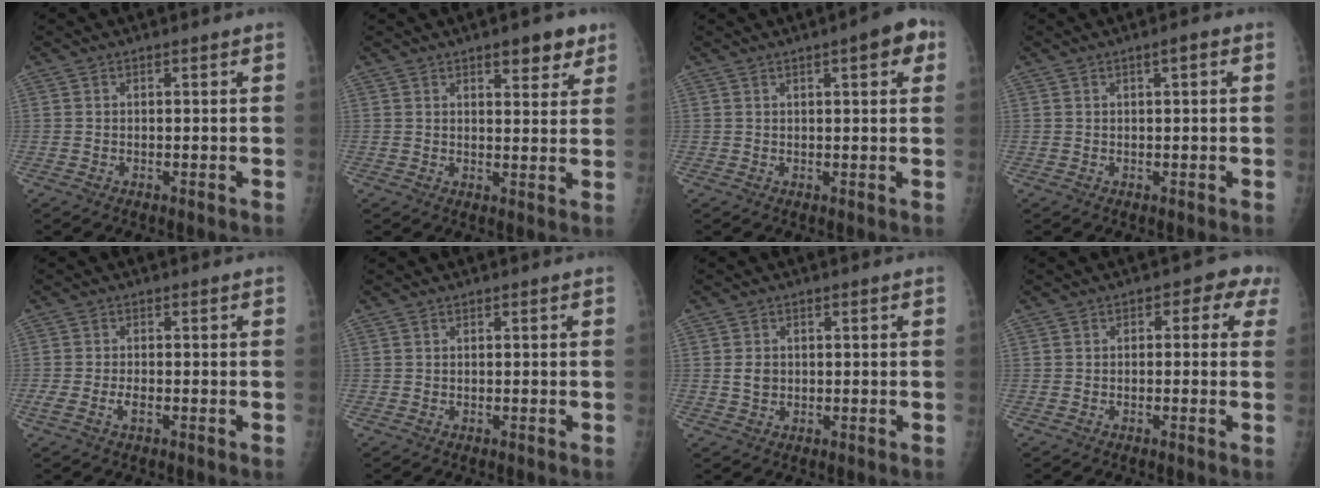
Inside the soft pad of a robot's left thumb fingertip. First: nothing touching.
{"total": 5.8, "force": [3.9, 2.2, 3.7], "torque": [-0.022, -0.017, 0.049]}
{"total": 5.6, "force": [2.4, 1.5, 4.9], "torque": [-0.050, 0.001, 0.023]}
{"total": 1.7, "force": [0.7, 0.3, 1.5], "torque": [-0.022, 0.003, 0.007]}
{"total": 2.1, "force": [-1.0, 0.9, 1.6], "torque": [-0.043, 0.004, -0.018]}
{"total": 0.0}
{"total": 2.5, "force": [0.1, 2.0, 1.4], "torque": [-0.016, 0.001, 0.006]}
{"total": 3.9, "force": [1.0, 2.5, 2.8], "torque": [0.002, 0.017, -0.001]}